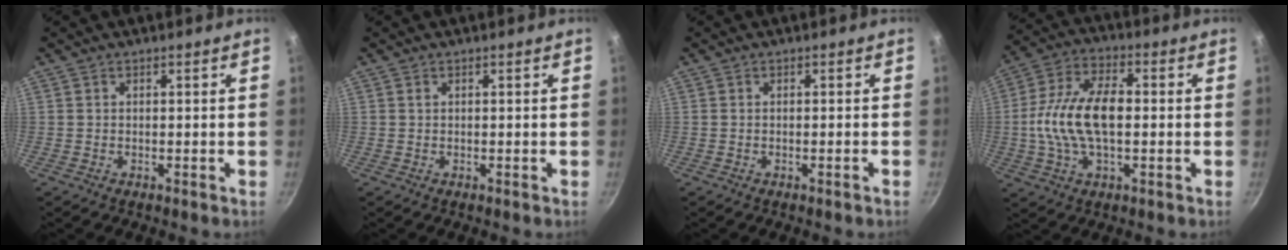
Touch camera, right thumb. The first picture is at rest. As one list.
[{"total": 0.0}, {"total": 0.7, "force": [-0.4, -0.1, 0.6], "torque": [-0.020, 0.006, -0.007]}, {"total": 14.5, "force": [-0.4, 7.6, 12.3], "torque": [-0.231, 0.029, -0.018]}]